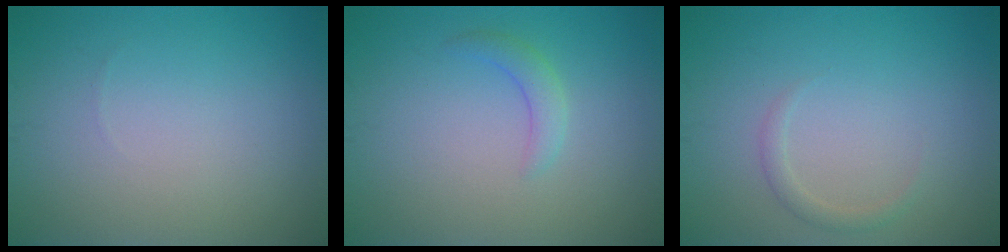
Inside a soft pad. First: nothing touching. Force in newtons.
{"total": 1.6, "press": 1.6, "slide": 0.1}
{"total": 1.0, "press": 1.0, "slide": 0.1}